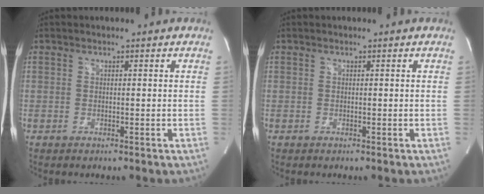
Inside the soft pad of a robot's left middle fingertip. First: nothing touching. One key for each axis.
{"total": 0.0}